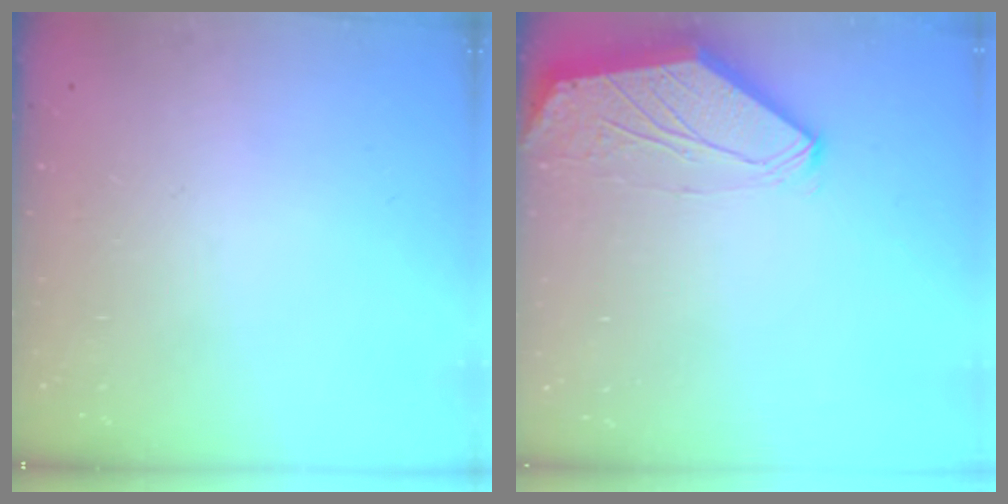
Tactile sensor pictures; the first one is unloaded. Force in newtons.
{"total": 0.0}